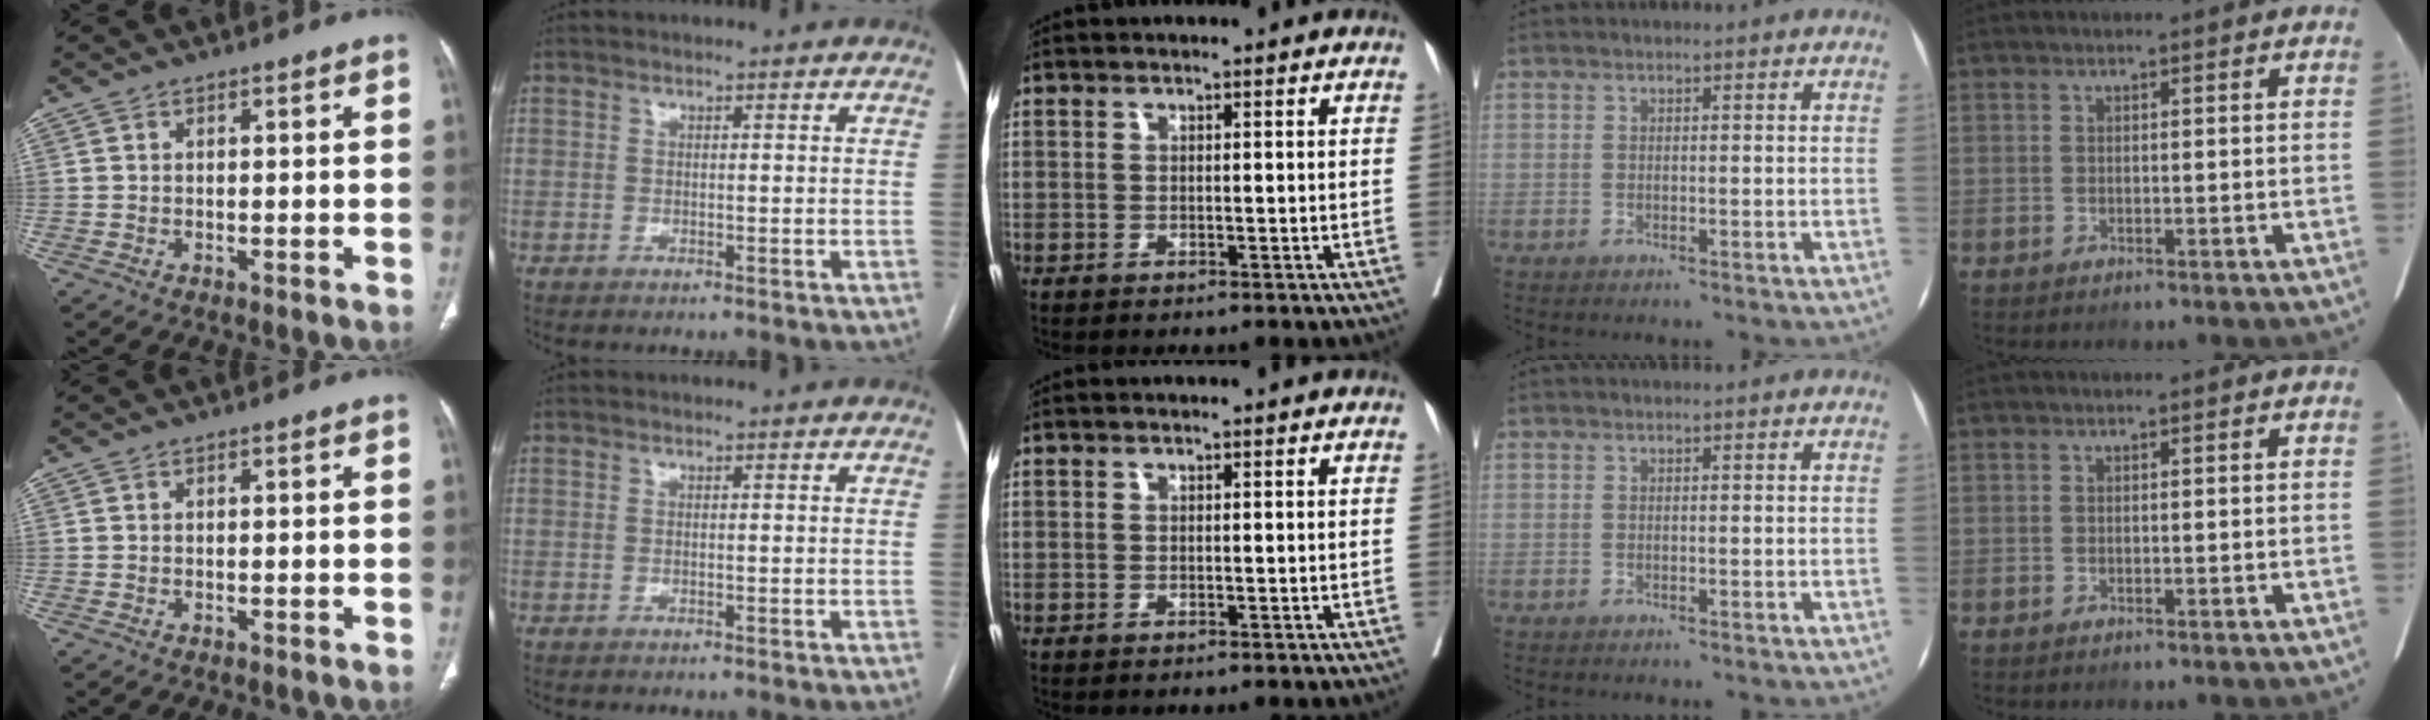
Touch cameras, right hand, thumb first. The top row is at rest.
{}